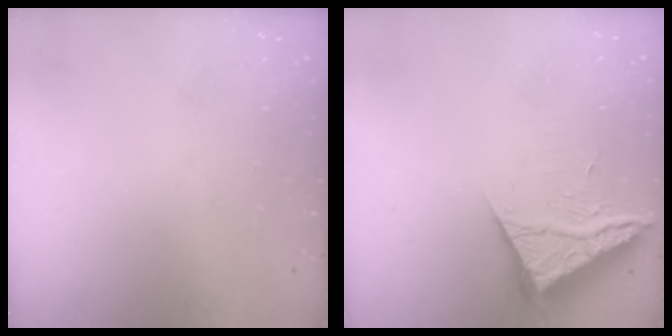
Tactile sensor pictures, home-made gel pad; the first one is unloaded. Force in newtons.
{"total": 7.3, "press": 7.3, "slide": 0.5}